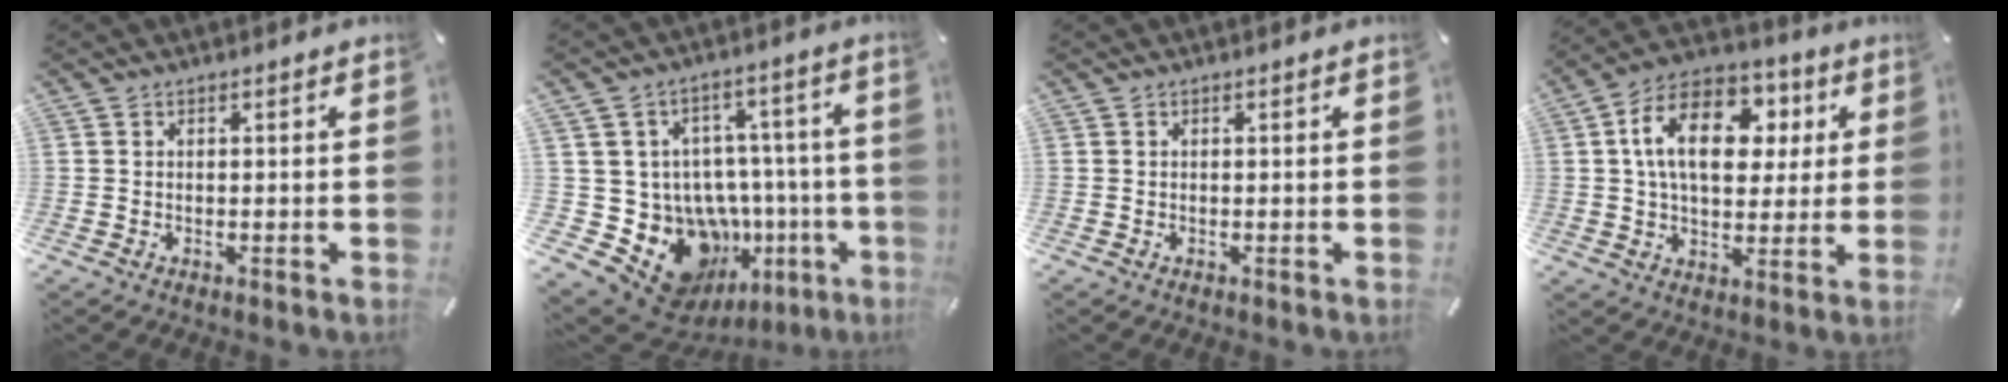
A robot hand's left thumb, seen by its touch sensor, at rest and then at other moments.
{"total": 18.4, "force": [-7.6, 13.6, 9.9], "torque": [-0.159, 0.020, -0.094]}
{"total": 0.0}
{"total": 17.8, "force": [4.7, 11.7, 12.6], "torque": [-0.224, -0.002, 0.078]}